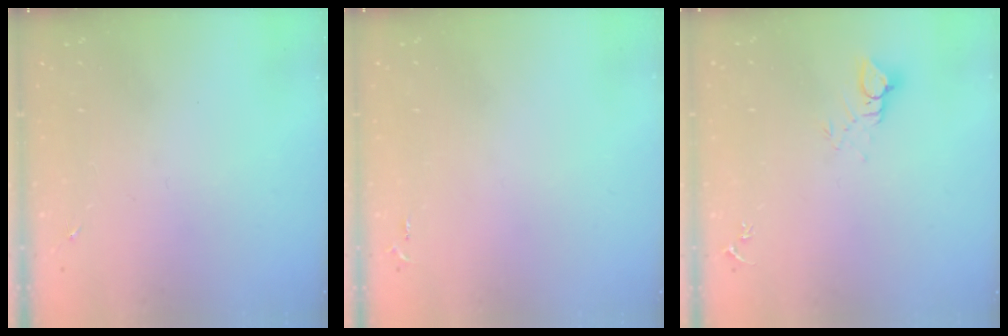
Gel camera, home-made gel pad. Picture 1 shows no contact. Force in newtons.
{"total": 2.6, "press": 2.6, "slide": 0.3}
{"total": 4.3, "press": 4.3, "slide": 0.3}